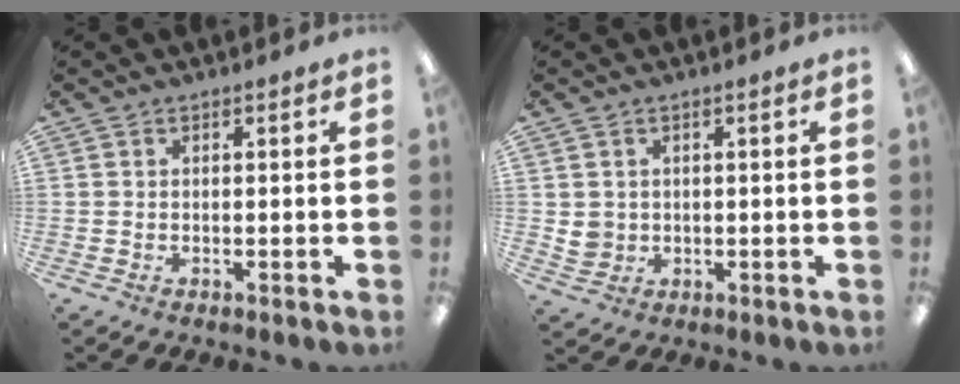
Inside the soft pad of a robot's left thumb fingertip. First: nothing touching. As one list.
[{"total": 3.5, "force": [1.3, 3.2, 0.6], "torque": [-0.009, 0.000, 0.025]}]